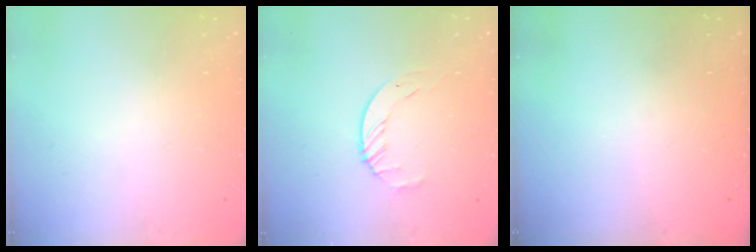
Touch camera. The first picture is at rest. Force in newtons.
{"total": 3.5, "press": 3.4, "slide": 0.4}
{"total": 0.0}